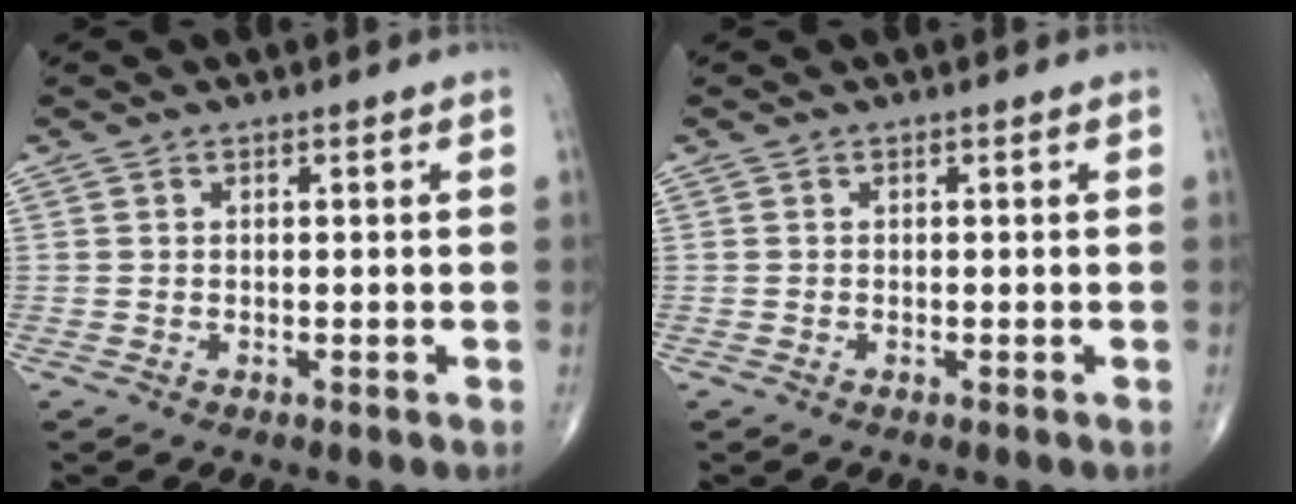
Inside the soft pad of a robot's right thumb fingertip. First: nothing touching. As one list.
[{"total": 0.0}]